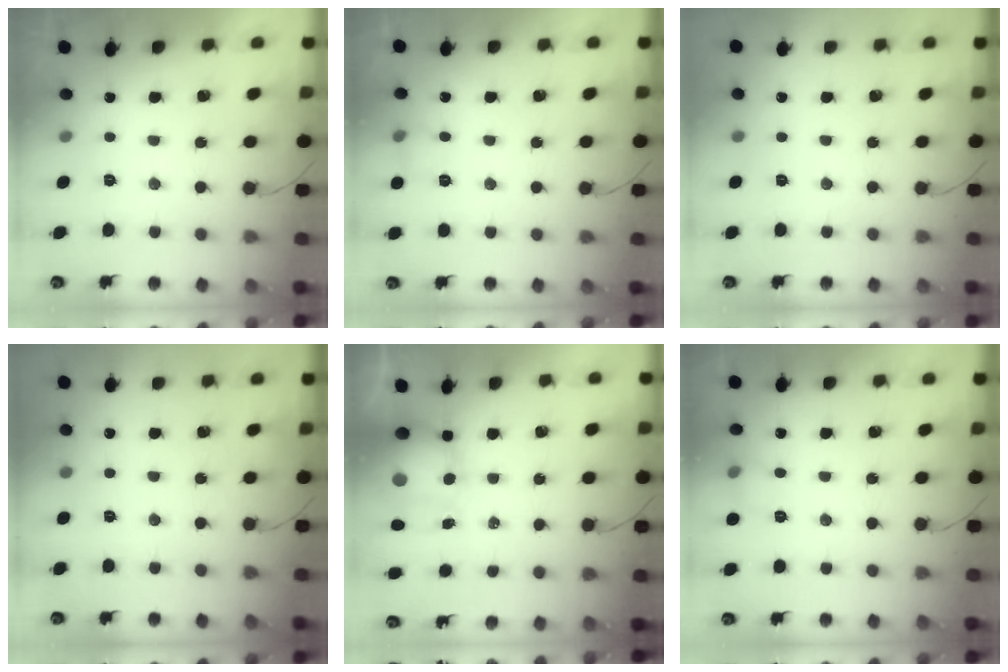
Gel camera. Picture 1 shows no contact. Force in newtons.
{"total": 5.0, "press": 4.7, "slide": 1.7}
{"total": 0.0}
{"total": 0.0}
{"total": 10.8, "press": 10.4, "slide": 2.9}
{"total": 6.2, "press": 5.9, "slide": 2.0}